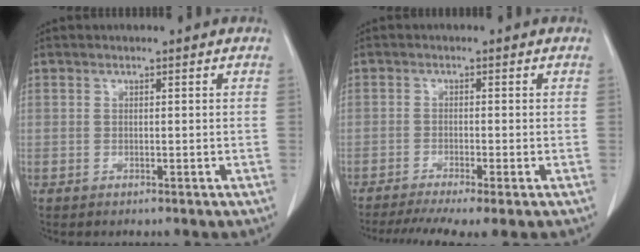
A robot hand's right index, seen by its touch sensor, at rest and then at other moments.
{"total": 8.2, "force": [-6.0, 0.5, 5.5], "torque": [-0.088, -0.013, -0.098]}